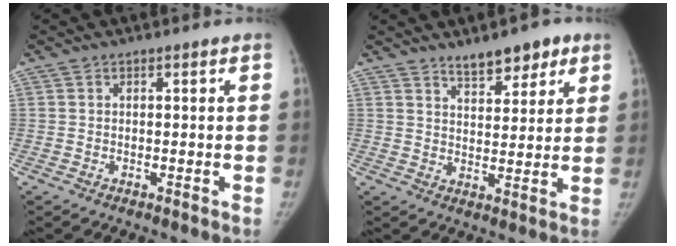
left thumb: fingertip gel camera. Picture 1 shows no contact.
{"total": 7.7, "force": [5.4, 3.2, 4.3], "torque": [-0.033, -0.032, 0.083]}